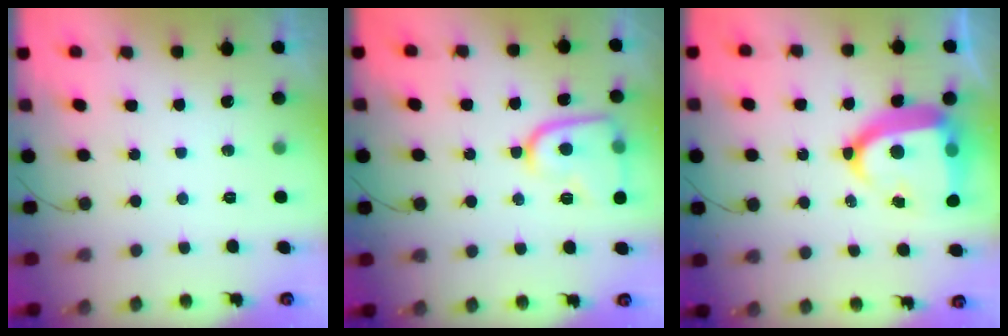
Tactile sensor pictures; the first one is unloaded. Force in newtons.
{"total": 11.8, "press": 11.7, "slide": 0.7}
{"total": 17.6, "press": 17.5, "slide": 1.6}